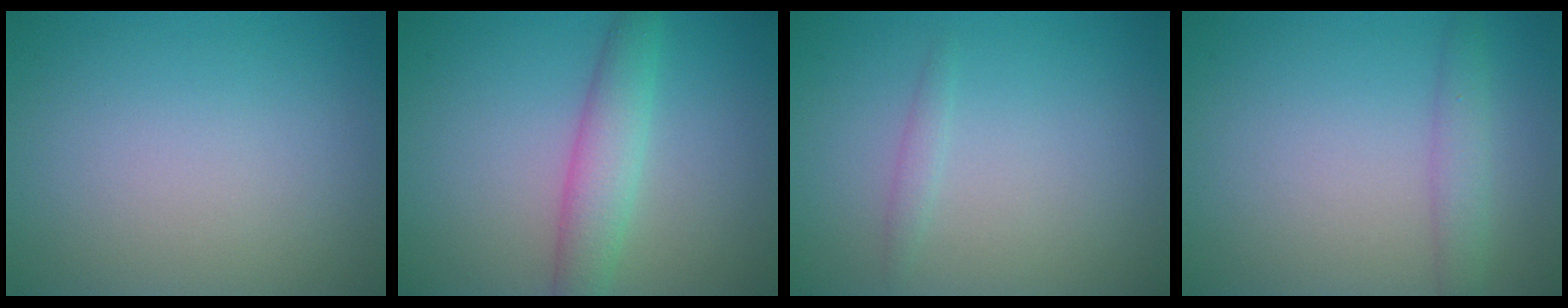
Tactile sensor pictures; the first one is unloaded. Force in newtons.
{"total": 3.7, "press": 3.7, "slide": 0.1}
{"total": 0.9, "press": 0.9, "slide": 0.0}
{"total": 2.0, "press": 2.0, "slide": 0.0}